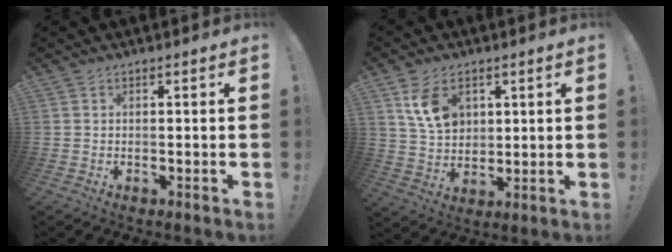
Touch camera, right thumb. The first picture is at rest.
{"total": 10.4, "force": [4.7, 7.1, 5.9], "torque": [-0.090, -0.011, 0.093]}